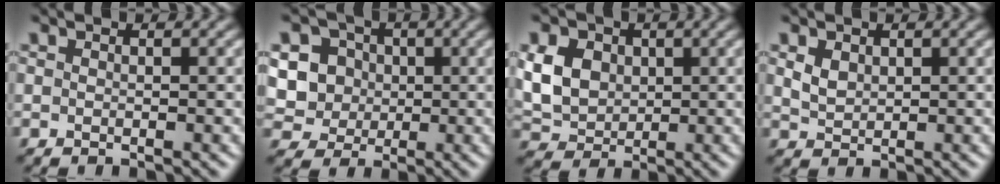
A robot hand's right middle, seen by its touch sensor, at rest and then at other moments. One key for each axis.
{"total": 8.2, "fx": 1.3, "fy": 7.5, "fz": 3.1, "tx": -0.076, "ty": 0.024, "tz": 0.020}
{"total": 6.3, "fx": 1.2, "fy": 5.0, "fz": 3.7, "tx": -0.094, "ty": 0.015, "tz": 0.017}
{"total": 1.7, "fx": 0.8, "fy": 1.2, "fz": 0.9, "tx": -0.022, "ty": 0.000, "tz": 0.020}